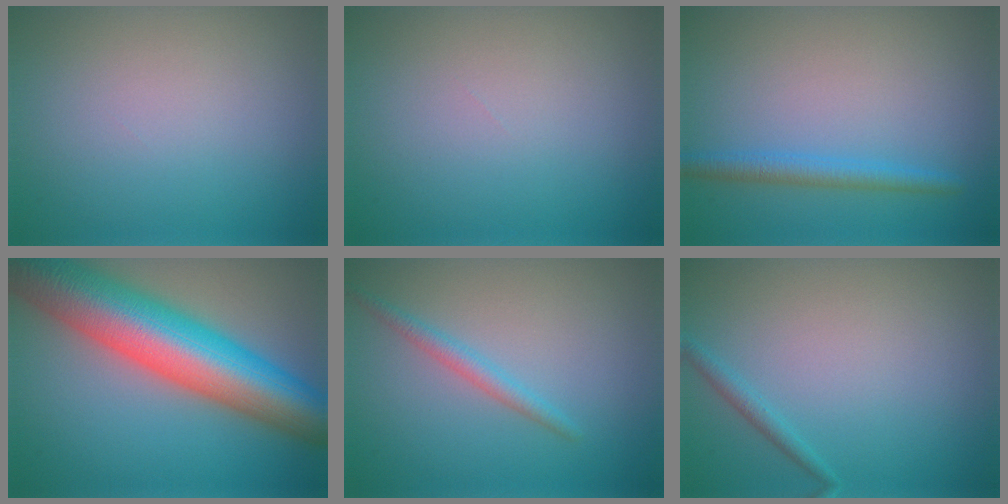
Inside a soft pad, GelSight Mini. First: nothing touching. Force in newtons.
{"total": 0.0}
{"total": 2.2, "press": 2.2, "slide": 0.2}
{"total": 13.8, "press": 13.8, "slide": 0.4}
{"total": 1.7, "press": 1.7, "slide": 0.1}
{"total": 1.1, "press": 1.1, "slide": 0.0}